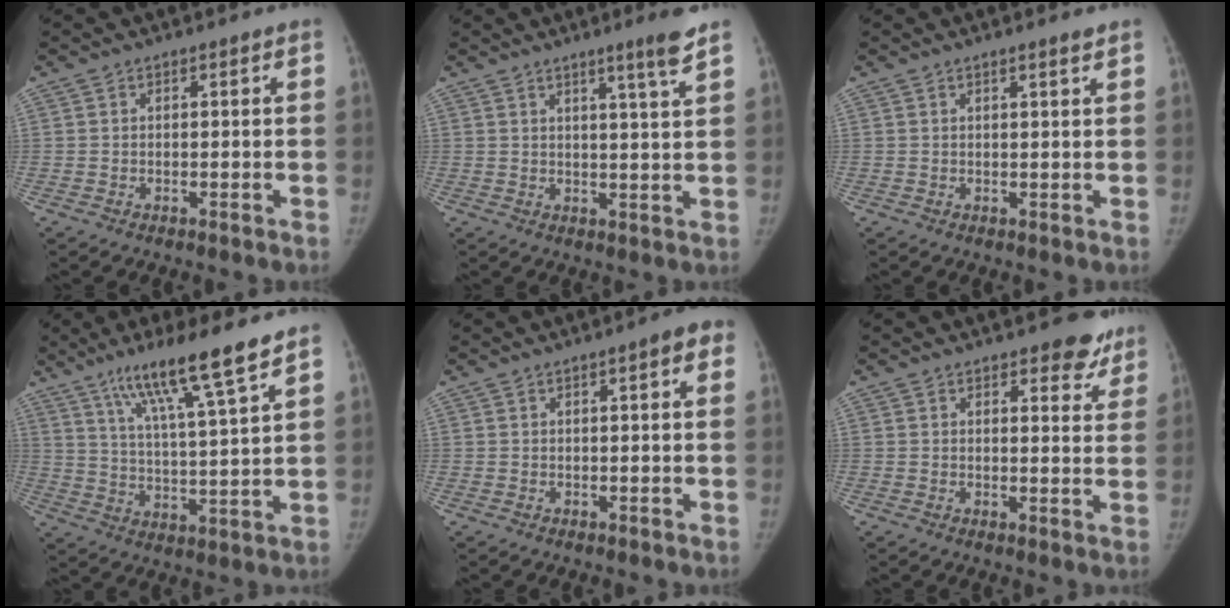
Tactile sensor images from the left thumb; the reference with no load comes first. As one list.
[{"total": 5.7, "force": [3.9, -0.5, 4.1], "torque": [-0.059, -0.030, 0.058]}, {"total": 1.7, "force": [1.2, -0.2, 1.1], "torque": [-0.018, -0.009, 0.020]}, {"total": 14.5, "force": [9.8, 0.5, 10.7], "torque": [-0.181, -0.045, 0.168]}, {"total": 4.1, "force": [1.7, 0.8, 3.6], "torque": [-0.038, 0.002, 0.017]}, {"total": 6.6, "force": [4.9, 2.8, 3.4], "torque": [-0.002, -0.026, 0.054]}]